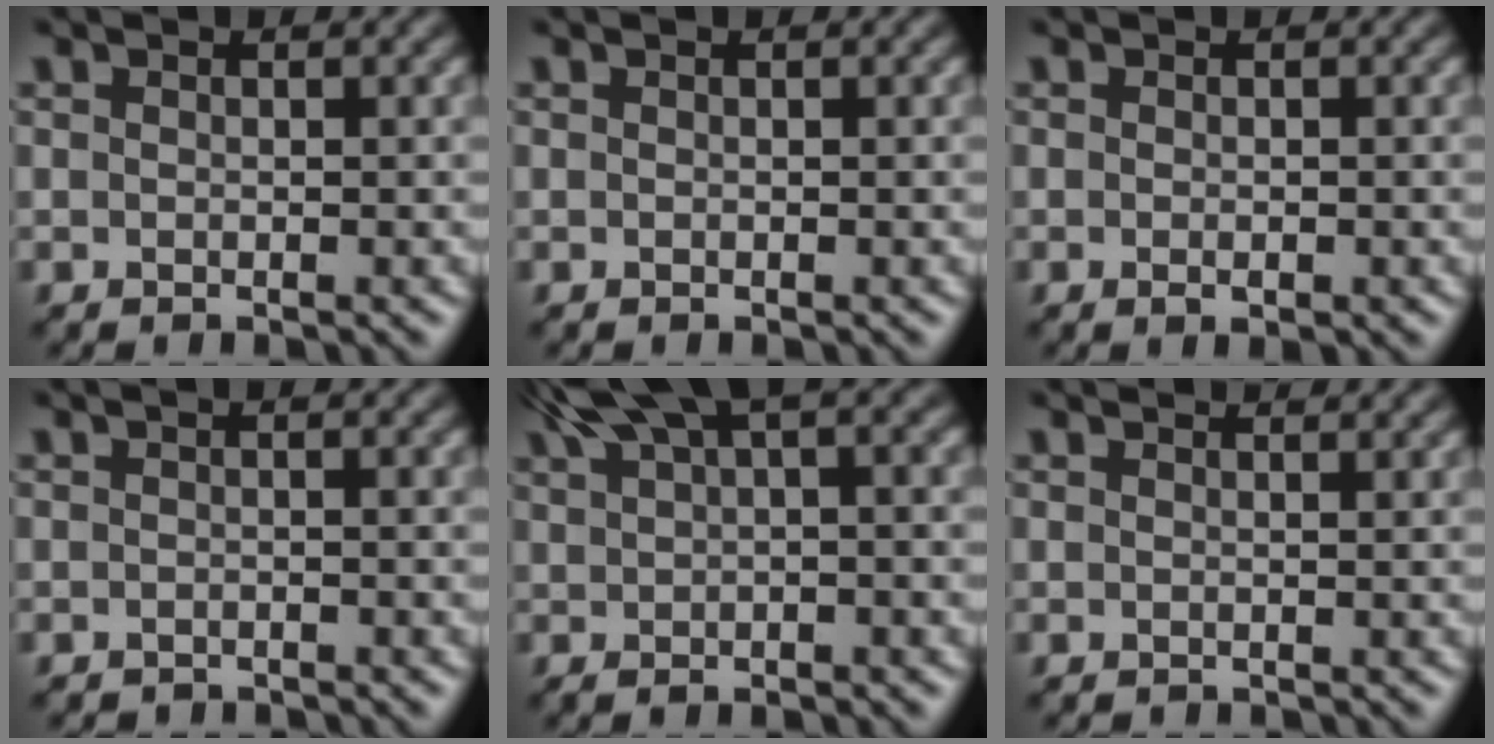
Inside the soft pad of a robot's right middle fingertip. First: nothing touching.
{"total": 0.0}
{"total": 1.0, "force": [-0.4, 0.5, 0.8], "torque": [-0.013, -0.002, -0.005]}
{"total": 1.4, "force": [-1.4, 0.1, 0.2], "torque": [-0.005, -0.010, -0.025]}
{"total": 6.1, "force": [2.5, 1.6, 5.3], "torque": [-0.092, 0.017, 0.044]}
{"total": 1.5, "force": [0.9, 0.5, 1.0], "torque": [-0.004, 0.001, 0.007]}